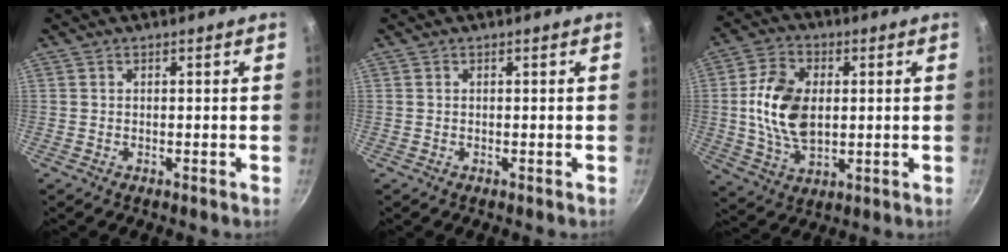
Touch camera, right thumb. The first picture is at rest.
{"total": 0.0}
{"total": 13.4, "force": [0.9, 8.3, 10.4], "torque": [-0.187, -0.001, 0.020]}